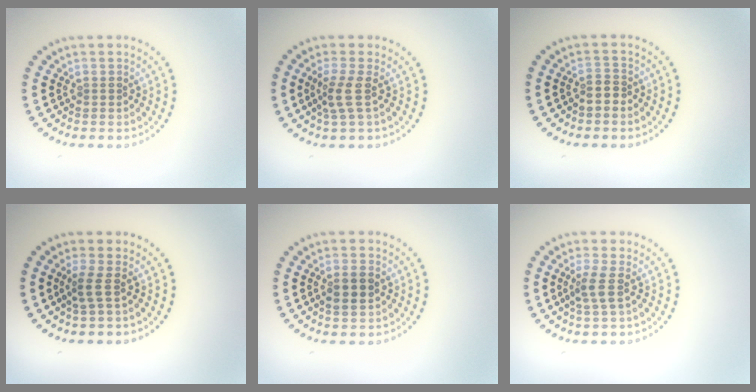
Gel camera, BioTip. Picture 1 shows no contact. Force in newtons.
{"total": 2.2, "press": 1.6, "slide": 1.5}
{"total": 1.5, "press": 1.2, "slide": 0.9}
{"total": 1.6, "press": 1.1, "slide": 1.2}
{"total": 2.2, "press": 2.2, "slide": 0.4}
{"total": 2.0, "press": 1.5, "slide": 1.4}